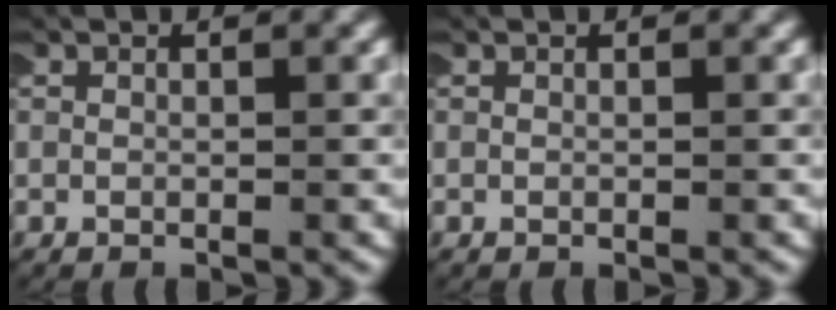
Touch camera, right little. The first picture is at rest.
{"total": 0.0}